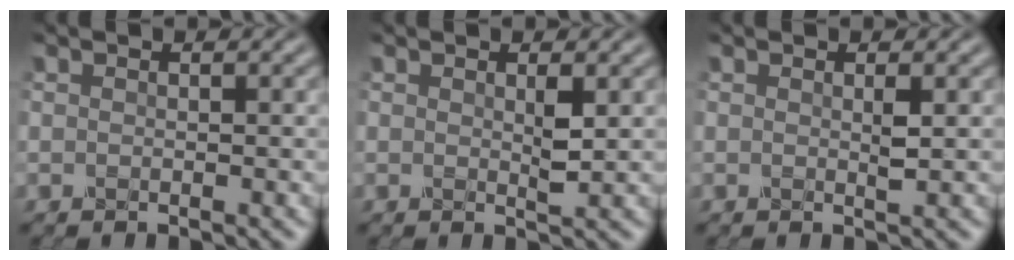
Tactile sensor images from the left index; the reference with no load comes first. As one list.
[{"total": 1.3, "force": [0.4, 0.2, 1.2], "torque": [-0.022, -0.004, 0.006]}, {"total": 0.9, "force": [0.2, 0.0, 0.8], "torque": [-0.015, -0.001, 0.002]}]